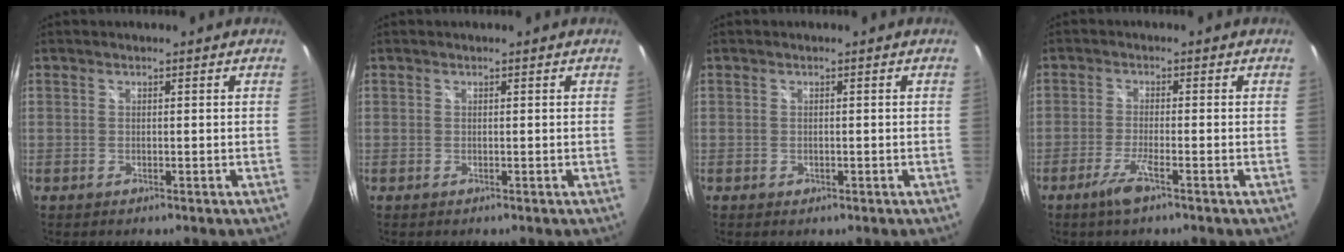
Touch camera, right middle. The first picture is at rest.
{"total": 0.0}
{"total": 0.6, "force": [-0.3, 0.5, 0.2], "torque": [-0.002, -0.003, -0.005]}
{"total": 4.1, "force": [-2.7, 0.0, 3.1], "torque": [-0.075, -0.009, -0.054]}